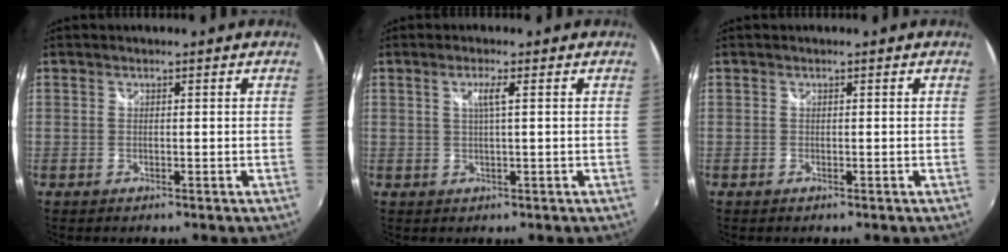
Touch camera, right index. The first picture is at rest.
{"total": 2.1, "force": [0.6, -0.4, 1.9], "torque": [-0.036, -0.002, 0.009]}
{"total": 0.0}